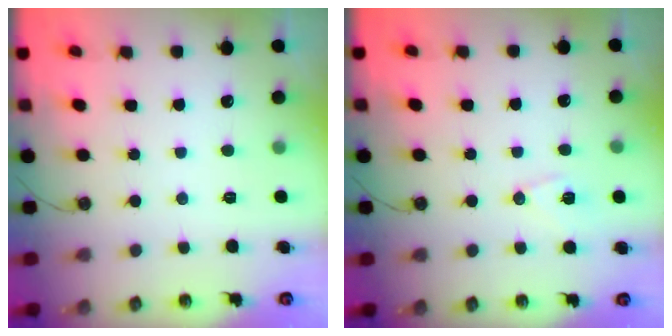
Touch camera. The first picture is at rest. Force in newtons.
{"total": 8.2, "press": 8.2, "slide": 0.7}